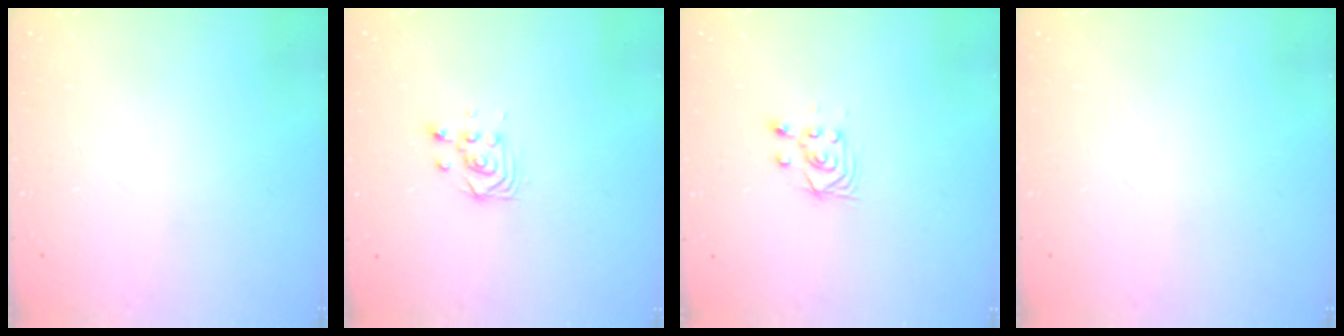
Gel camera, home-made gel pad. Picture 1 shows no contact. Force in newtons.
{"total": 3.4, "press": 3.4, "slide": 0.2}
{"total": 3.5, "press": 3.2, "slide": 1.4}
{"total": 0.0}